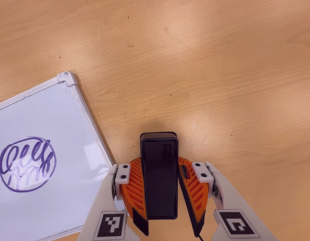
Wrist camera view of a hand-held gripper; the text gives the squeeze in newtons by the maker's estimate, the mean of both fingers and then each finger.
{"total": 7.5, "left": 6.4, "right": 8.7}